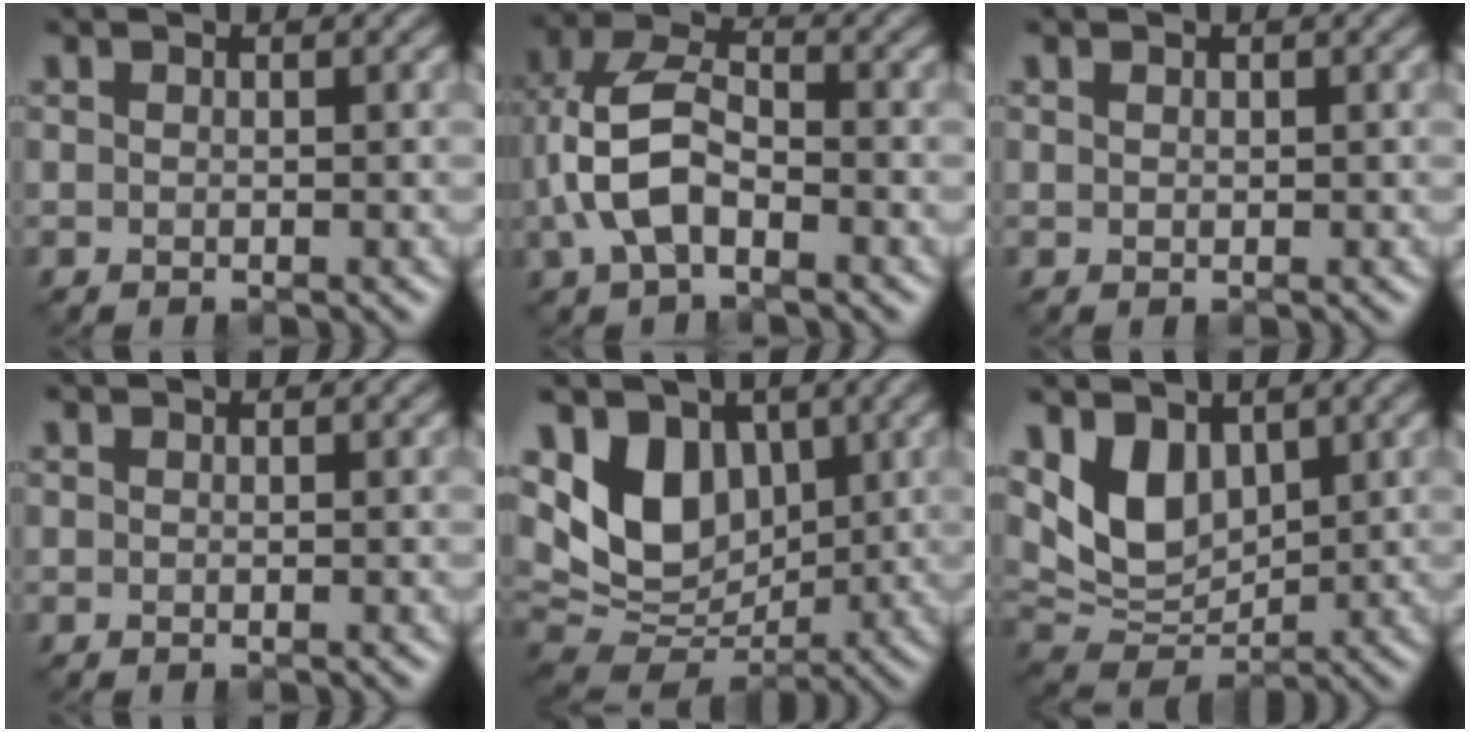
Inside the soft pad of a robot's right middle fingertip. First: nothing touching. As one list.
[{"total": 6.2, "force": [-1.7, 3.5, 4.8], "torque": [-0.113, 0.009, -0.043]}, {"total": 0.0}, {"total": 0.0}, {"total": 8.0, "force": [2.2, 5.8, 5.1], "torque": [-0.102, -0.011, 0.032]}, {"total": 5.6, "force": [2.0, 3.8, 3.6], "torque": [-0.074, -0.015, 0.035]}]